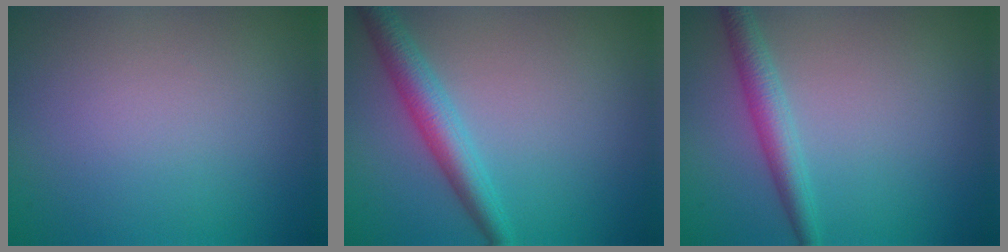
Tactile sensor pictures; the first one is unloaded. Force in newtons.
{"total": 3.8, "press": 3.8, "slide": 0.0}
{"total": 2.8, "press": 2.8, "slide": 0.0}